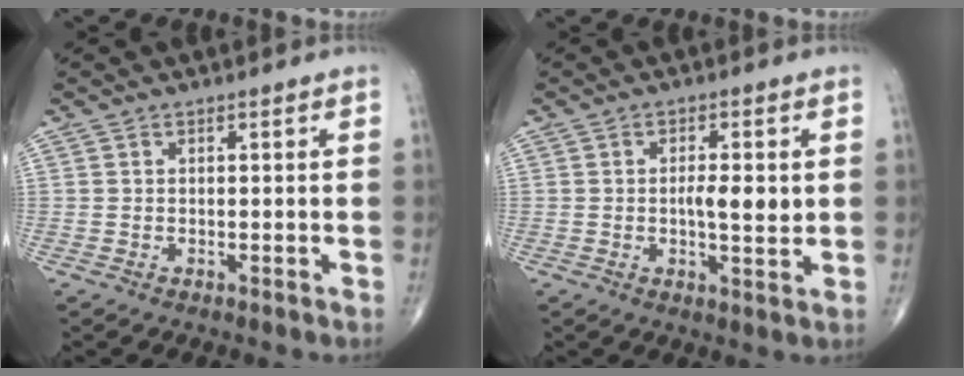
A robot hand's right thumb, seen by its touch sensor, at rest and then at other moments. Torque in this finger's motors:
{"motor_torque": [0.39, 0.73, 0.61, 0.03, 0.04]}